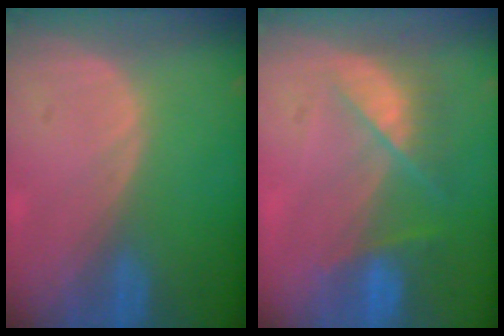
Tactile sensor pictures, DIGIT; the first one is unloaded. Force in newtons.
{"total": 7.3, "press": 6.5, "slide": 3.2}